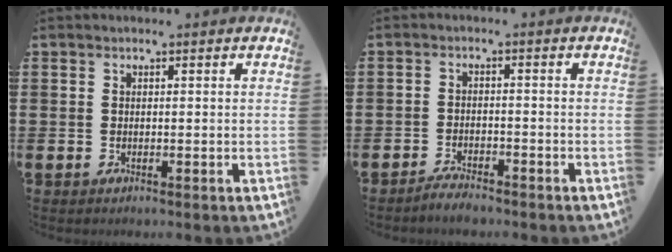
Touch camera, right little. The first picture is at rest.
{"total": 2.0, "force": [-2.0, 0.2, 0.4], "torque": [-0.010, 0.006, -0.041]}